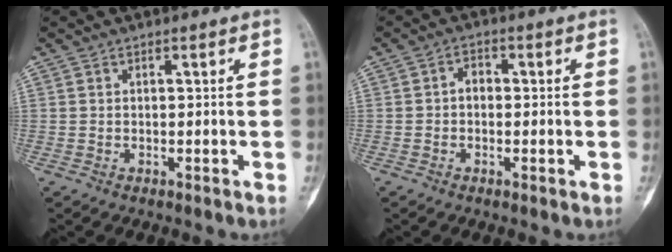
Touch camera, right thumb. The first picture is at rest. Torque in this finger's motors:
{"motor_torque": [0.33, 0.16, 0.13, -0.20, 0.00]}